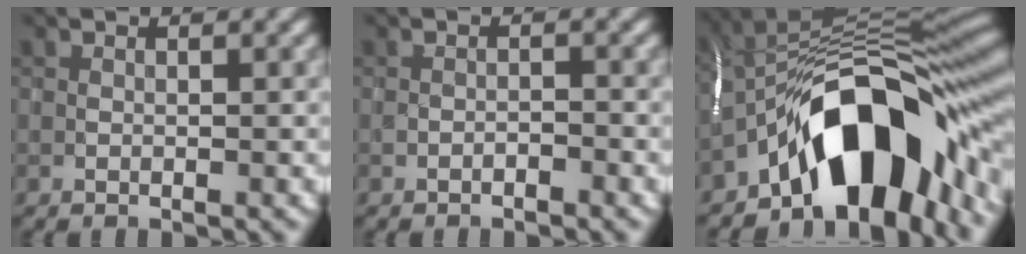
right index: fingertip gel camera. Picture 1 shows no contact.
{"total": 0.7, "force": [-0.7, 0.1, 0.1], "torque": [0.001, 0.004, -0.013]}
{"total": 13.4, "force": [-6.0, 6.0, 10.4], "torque": [-0.136, 0.025, -0.109]}